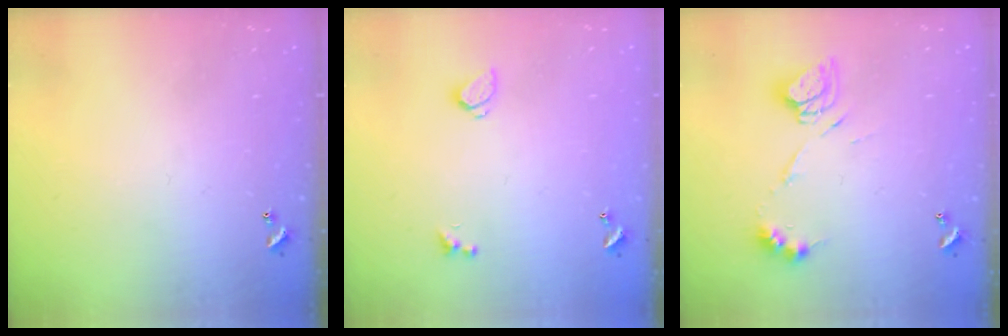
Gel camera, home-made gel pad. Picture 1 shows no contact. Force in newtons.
{"total": 0.8, "press": 0.6, "slide": 0.4}
{"total": 10.9, "press": 10.9, "slide": 1.0}